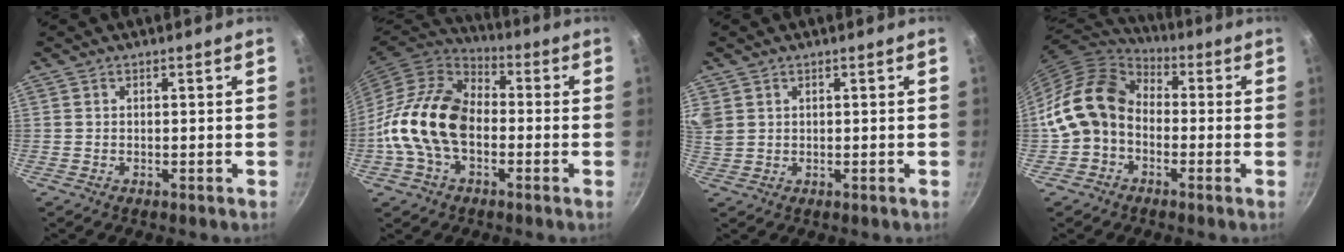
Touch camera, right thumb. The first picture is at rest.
{"total": 17.3, "force": [-2.5, 11.6, 12.6], "torque": [-0.203, 0.034, -0.063]}
{"total": 5.9, "force": [2.5, 4.5, 2.9], "torque": [-0.058, 0.007, 0.057]}
{"total": 13.3, "force": [-2.1, 10.4, 7.9], "torque": [-0.116, 0.044, -0.058]}